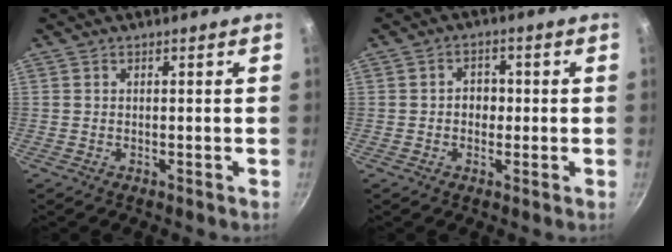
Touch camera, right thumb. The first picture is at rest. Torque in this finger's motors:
{"motor_torque": [-0.06, 0.02, 0.04, 0.02, -0.02]}